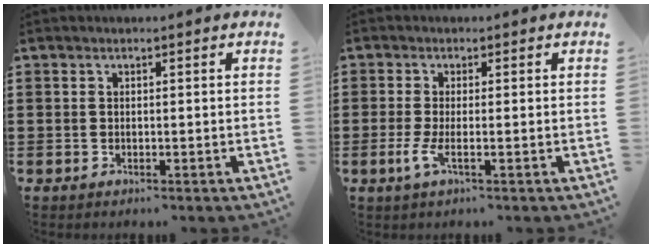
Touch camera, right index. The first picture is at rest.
{"total": 2.8, "force": [-0.8, 0.4, 2.6], "torque": [-0.067, -0.010, -0.022]}